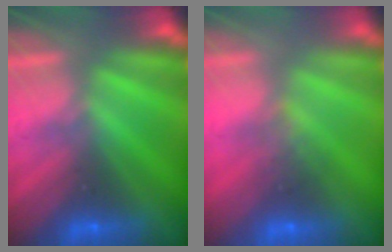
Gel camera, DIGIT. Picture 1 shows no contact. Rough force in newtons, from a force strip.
{"total": 5.0}